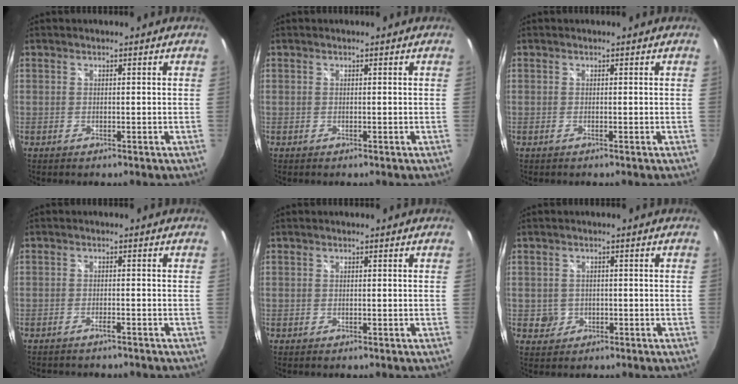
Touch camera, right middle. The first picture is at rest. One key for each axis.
{"total": 0.0}
{"total": 0.0}
{"total": 3.2, "fx": -2.8, "fy": 1.0, "fz": 1.2, "tx": -0.033, "ty": -0.007, "tz": -0.045}
{"total": 0.0}
{"total": 2.6, "fx": -0.4, "fy": 2.5, "fz": 0.4, "tx": -0.010, "ty": 0.002, "tz": -0.004}